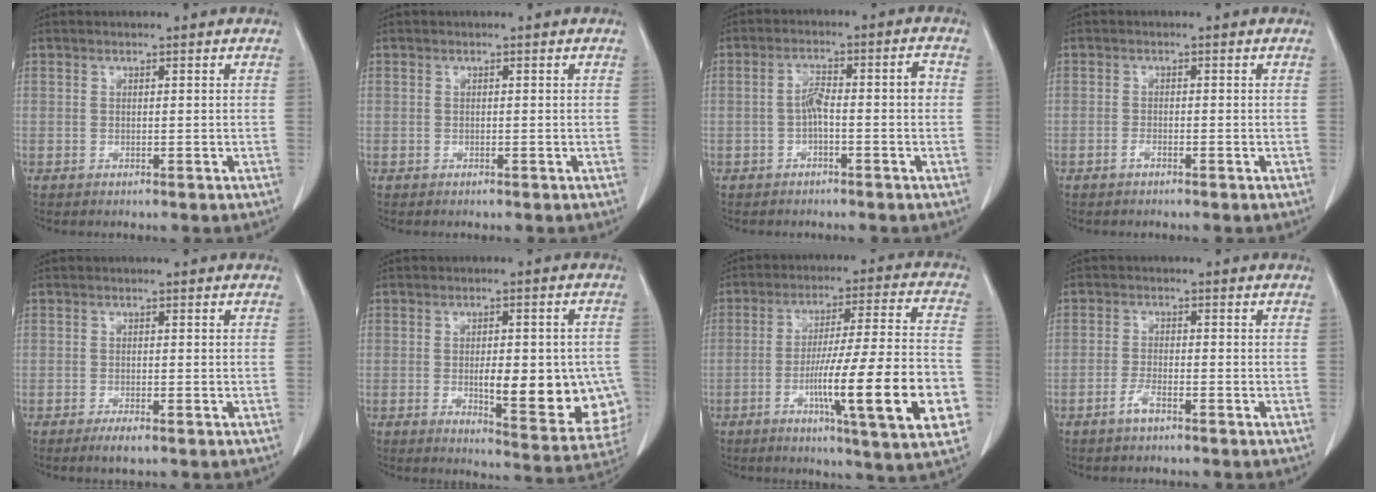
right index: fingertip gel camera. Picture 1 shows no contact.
{"total": 0.0}
{"total": 5.1, "force": [-0.8, 1.1, 4.9], "torque": [-0.087, 0.024, -0.013]}
{"total": 0.8, "force": [-0.6, 0.2, 0.5], "torque": [-0.007, 0.003, -0.011]}
{"total": 2.1, "force": [-1.2, 0.4, 1.7], "torque": [-0.030, -0.003, -0.020]}
{"total": 15.9, "force": [-2.6, 5.2, 14.9], "torque": [-0.140, 0.005, -0.011]}
{"total": 20.5, "force": [-6.1, 0.6, 19.6], "torque": [-0.267, -0.011, -0.091]}
{"total": 2.5, "force": [-1.7, 0.5, 1.7], "torque": [-0.035, 0.002, -0.033]}